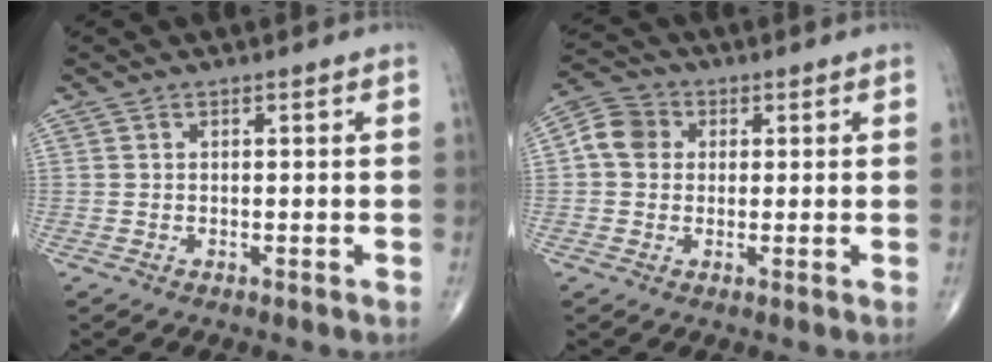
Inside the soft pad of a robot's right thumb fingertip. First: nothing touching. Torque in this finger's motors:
{"motor_torque": [-0.16, 0.19, 0.05, -0.06, 0.01]}